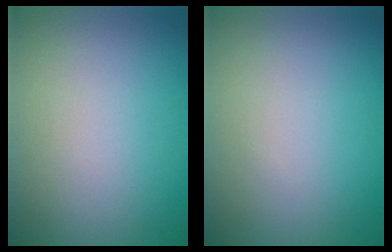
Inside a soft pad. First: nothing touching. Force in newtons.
{"total": 0.0}